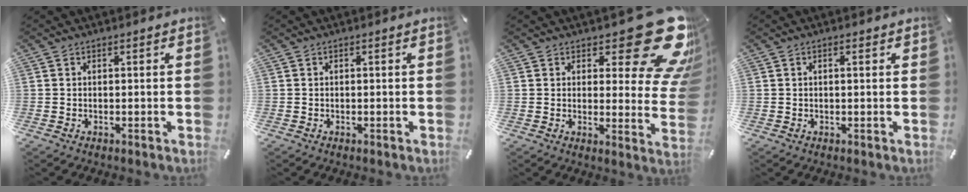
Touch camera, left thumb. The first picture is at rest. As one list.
[{"total": 0.0}, {"total": 21.5, "force": [11.8, 8.7, 15.8], "torque": [-0.175, -0.086, 0.195]}, {"total": 1.2, "force": [0.3, 0.6, 1.0], "torque": [-0.013, 0.002, 0.002]}]